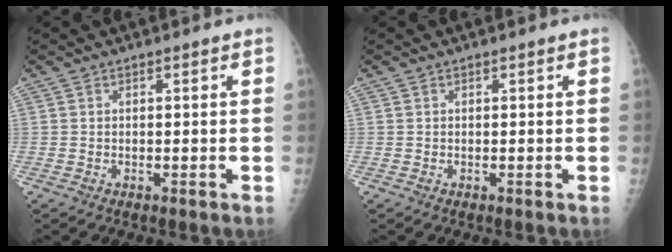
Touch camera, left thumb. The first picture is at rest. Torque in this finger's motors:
{"motor_torque": [0.00, 0.00, 0.00, 0.00, 0.00]}